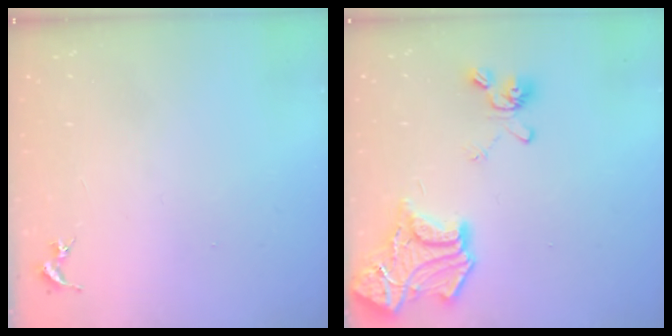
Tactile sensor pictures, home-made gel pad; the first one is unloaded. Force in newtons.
{"total": 19.7, "press": 19.6, "slide": 1.9}